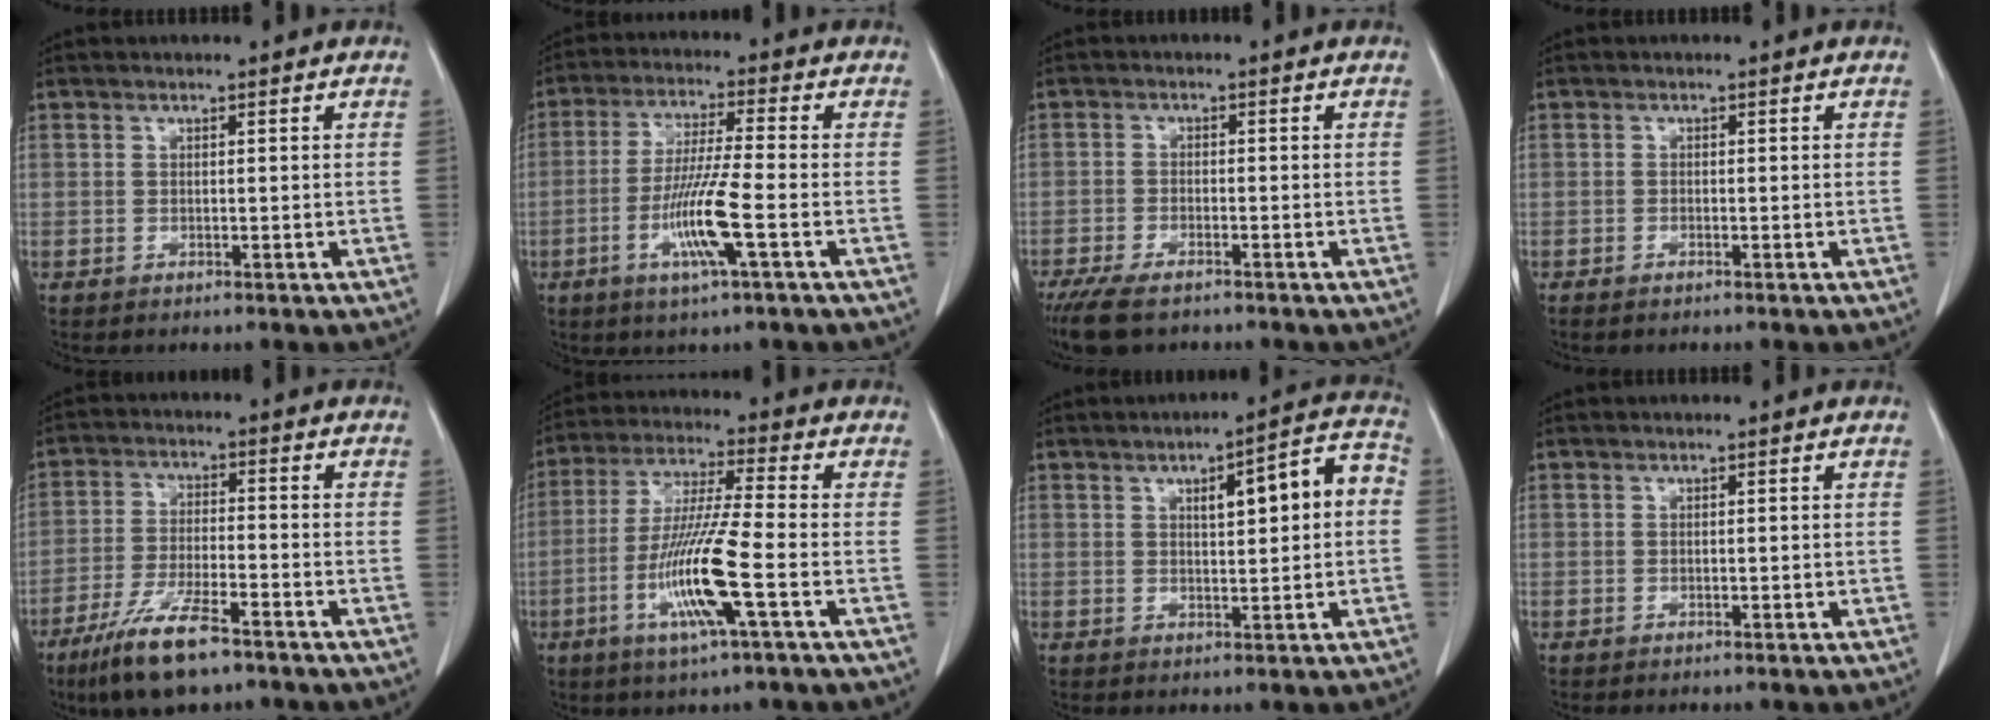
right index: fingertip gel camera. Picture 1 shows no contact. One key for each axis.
{"total": 9.9, "fx": -3.3, "fy": -0.1, "fz": 9.3, "tx": -0.185, "ty": -0.012, "tz": -0.065}
{"total": 8.0, "fx": -6.0, "fy": 2.9, "fz": 4.4, "tx": -0.081, "ty": -0.014, "tz": -0.101}
{"total": 1.2, "fx": -0.7, "fy": 0.5, "fz": 0.7, "tx": -0.019, "ty": -0.001, "tz": -0.010}
{"total": 11.3, "fx": -7.5, "fy": 2.5, "fz": 8.0, "tx": -0.160, "ty": -0.019, "tz": -0.131}
{"total": 13.2, "fx": -4.3, "fy": 0.2, "fz": 12.5, "tx": -0.253, "ty": -0.015, "tz": -0.084}
{"total": 9.6, "fx": 1.5, "fy": 2.6, "fz": 9.1, "tx": -0.125, "ty": 0.034, "tz": 0.023}
{"total": 0.7, "fx": -0.1, "fy": 0.4, "fz": 0.5, "tx": -0.015, "ty": 0.001, "tz": 0.000}